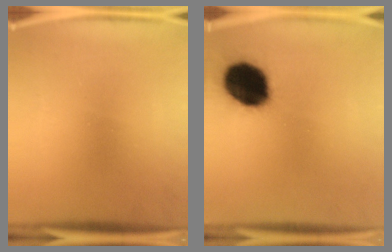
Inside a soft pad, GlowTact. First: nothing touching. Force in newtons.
{"total": 19.4}